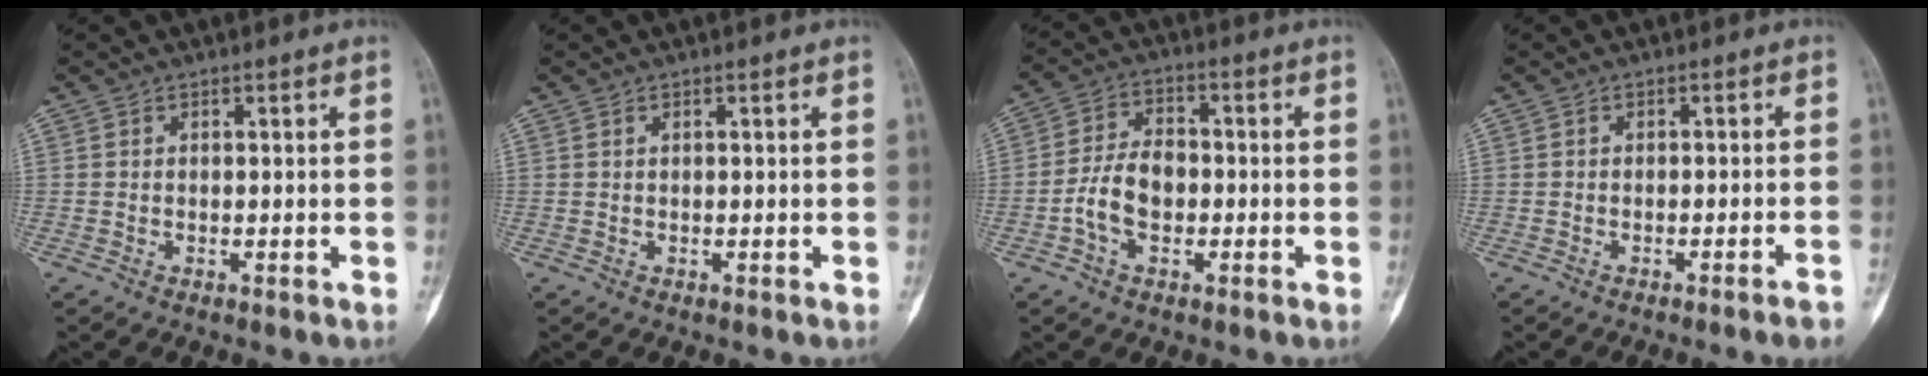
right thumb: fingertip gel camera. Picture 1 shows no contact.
{"total": 0.0}
{"total": 7.6, "force": [-1.9, 4.8, 5.5], "torque": [-0.099, 0.023, -0.042]}
{"total": 3.7, "force": [-2.7, -0.2, 2.5], "torque": [-0.034, 0.018, -0.029]}